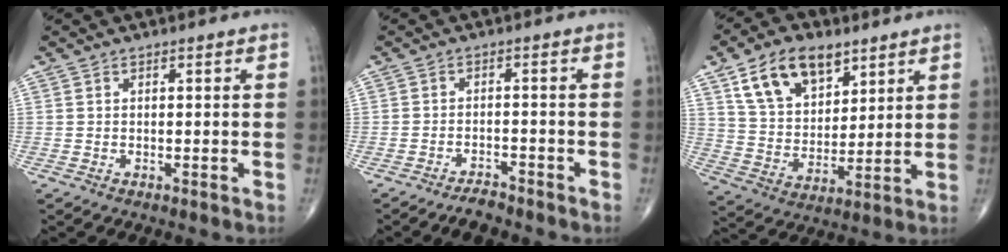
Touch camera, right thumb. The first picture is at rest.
{"total": 3.2, "force": [-2.9, 0.8, 1.0], "torque": [-0.022, 0.011, -0.052]}
{"total": 14.7, "force": [8.1, 8.7, 8.7], "torque": [-0.122, -0.031, 0.154]}